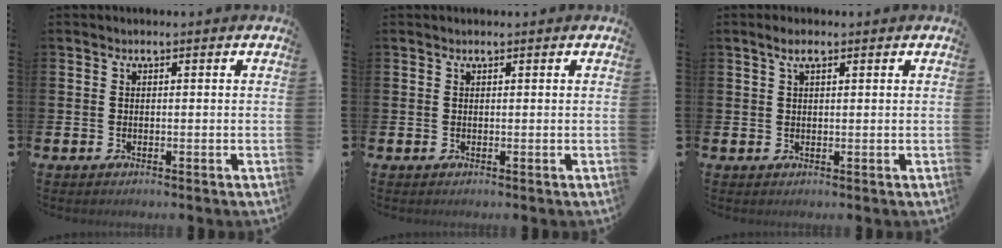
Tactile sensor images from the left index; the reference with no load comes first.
{"total": 0.0}
{"total": 2.0, "force": [1.2, 0.7, 1.4], "torque": [-0.015, 0.000, 0.017]}